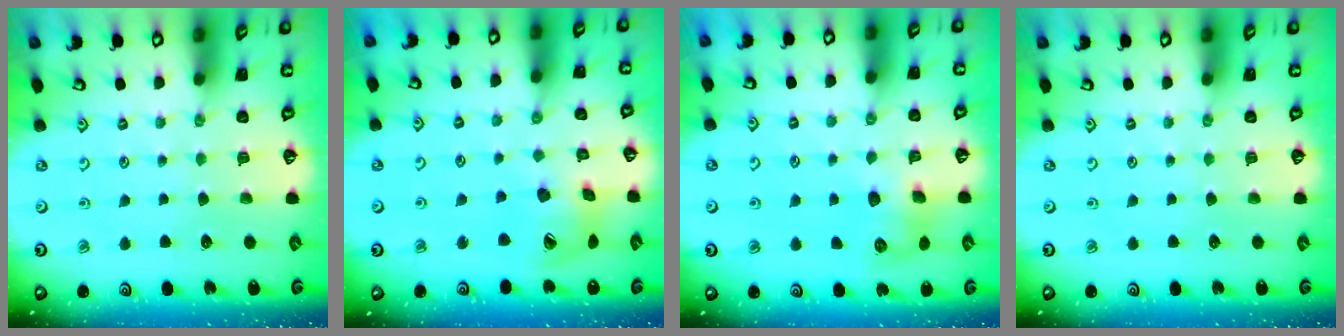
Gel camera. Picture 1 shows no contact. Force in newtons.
{"total": 14.2, "press": 14.0, "slide": 2.0}
{"total": 8.3, "press": 8.3, "slide": 0.8}
{"total": 0.0}